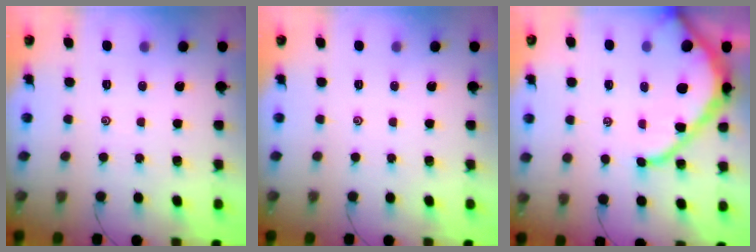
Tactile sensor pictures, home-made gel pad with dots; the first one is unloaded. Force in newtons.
{"total": 0.0}
{"total": 14.6, "press": 14.5, "slide": 1.5}